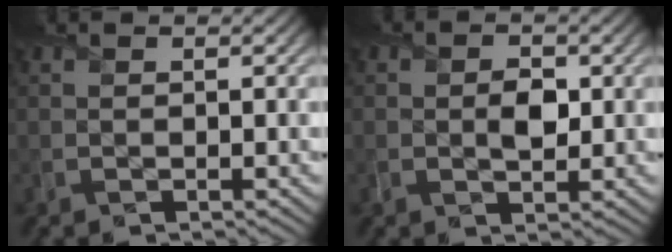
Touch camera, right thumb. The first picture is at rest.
{"total": 2.4, "force": [-0.1, 1.6, 1.8], "torque": [-0.031, -0.006, -0.004]}